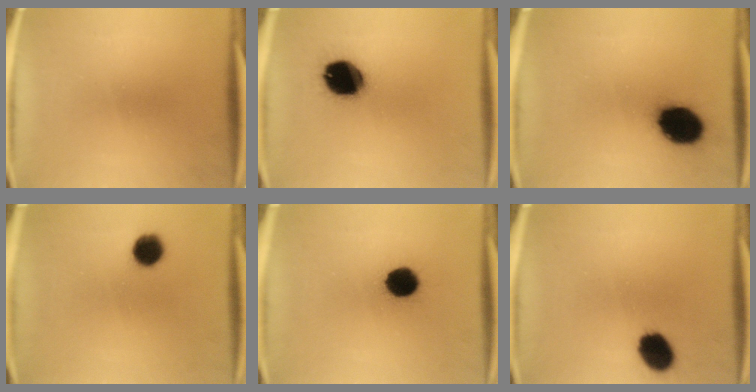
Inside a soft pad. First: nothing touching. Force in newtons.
{"total": 14.8}
{"total": 14.2}
{"total": 6.8}
{"total": 9.9}
{"total": 8.4}